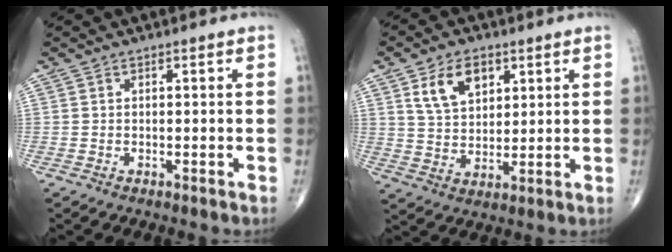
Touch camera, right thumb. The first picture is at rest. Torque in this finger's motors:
{"motor_torque": [0.06, 2.10, 0.29, 0.23, 0.02]}